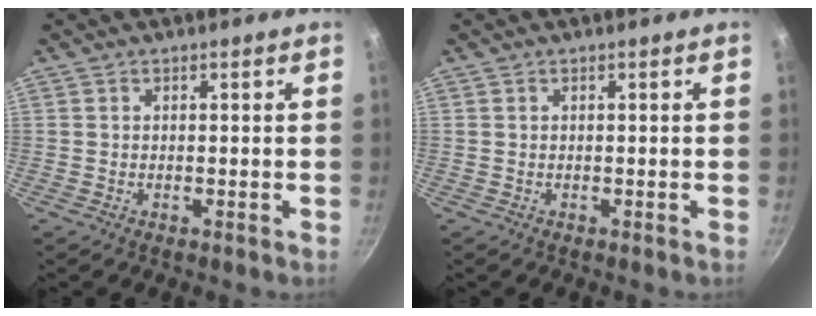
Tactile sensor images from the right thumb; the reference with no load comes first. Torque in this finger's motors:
{"motor_torque": [-0.01, 0.00, 0.04, 0.05, 0.00]}